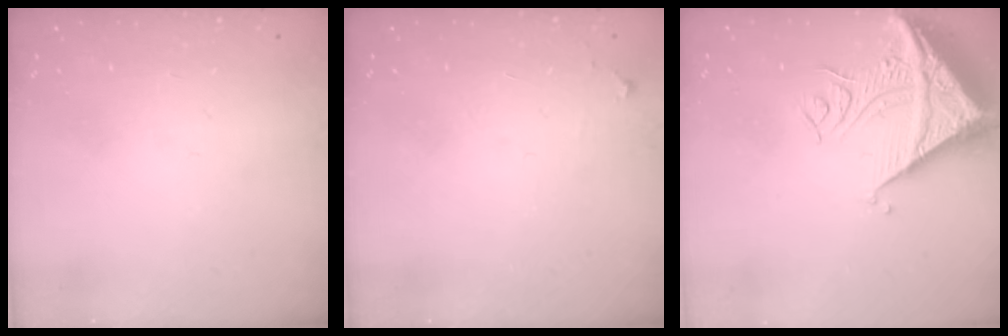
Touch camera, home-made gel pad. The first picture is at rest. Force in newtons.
{"total": 4.9, "press": 4.9, "slide": 0.7}
{"total": 14.2, "press": 14.1, "slide": 1.9}